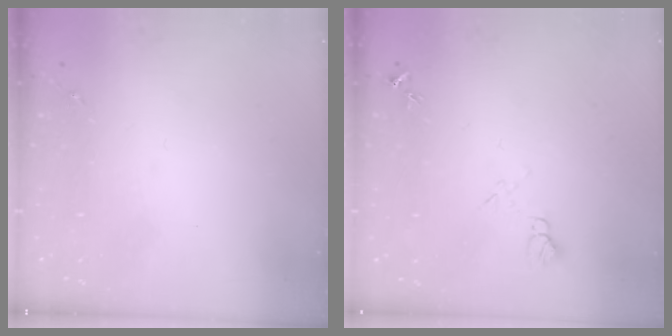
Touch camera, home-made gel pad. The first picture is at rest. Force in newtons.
{"total": 7.1, "press": 7.1, "slide": 0.7}